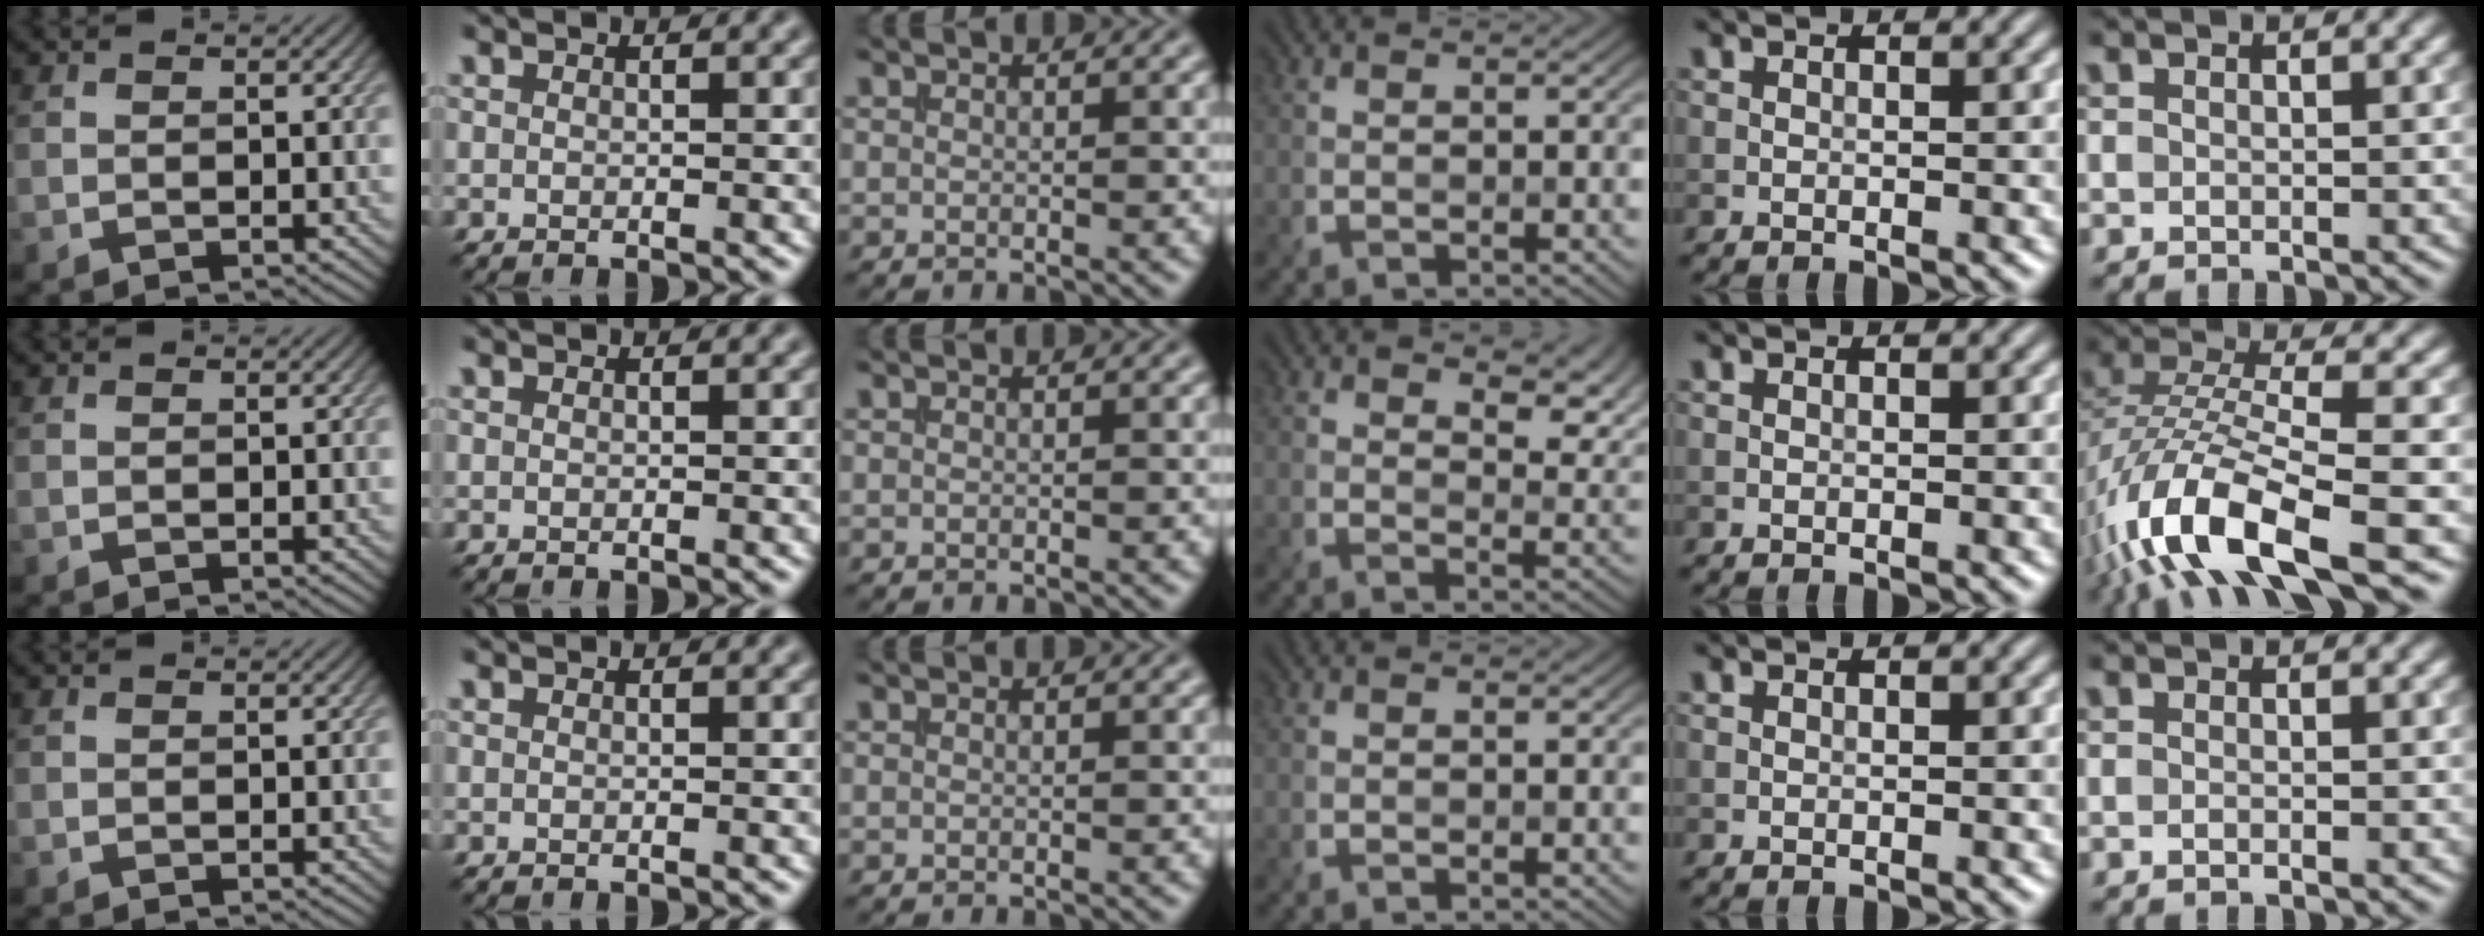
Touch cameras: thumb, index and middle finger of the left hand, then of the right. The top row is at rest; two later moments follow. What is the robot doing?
{"motion": "insert", "object": "bucket"}